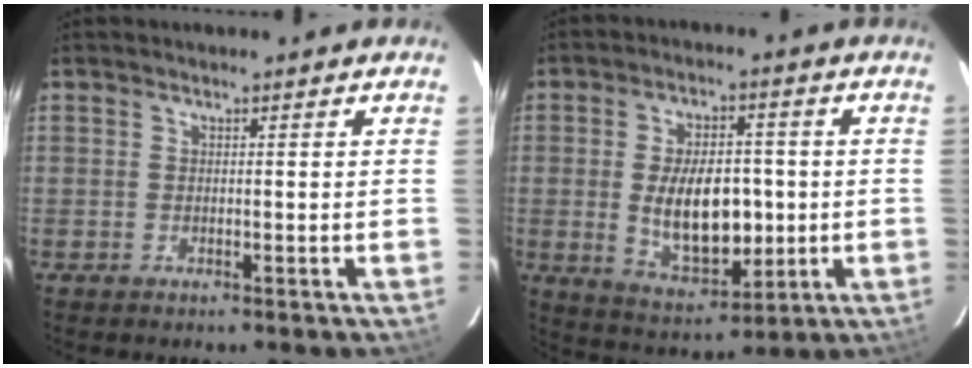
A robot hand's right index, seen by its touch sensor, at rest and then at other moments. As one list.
[{"total": 13.0, "force": [-0.8, 6.9, 10.9], "torque": [-0.203, -0.005, 0.003]}]